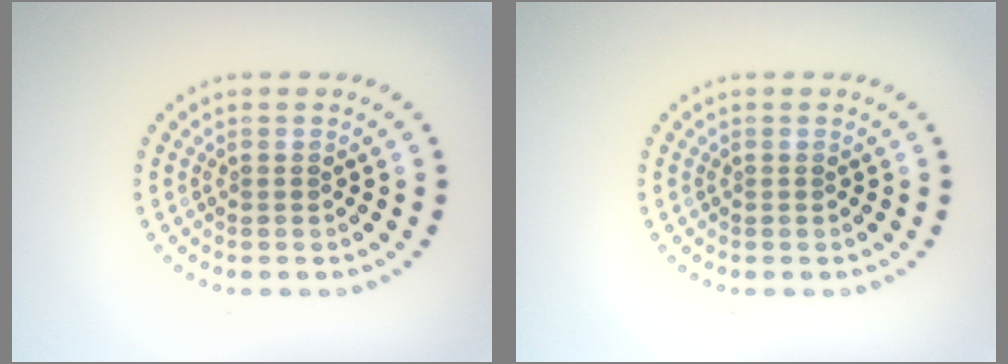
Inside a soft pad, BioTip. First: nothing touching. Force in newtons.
{"total": 0.0}